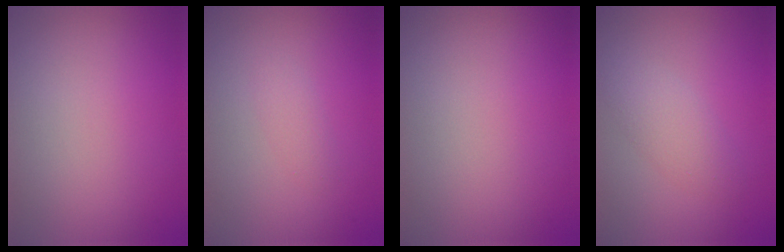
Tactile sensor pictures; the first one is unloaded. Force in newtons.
{"total": 1.0, "press": 1.0, "slide": 0.1}
{"total": 0.0}
{"total": 2.2, "press": 2.2, "slide": 0.0}